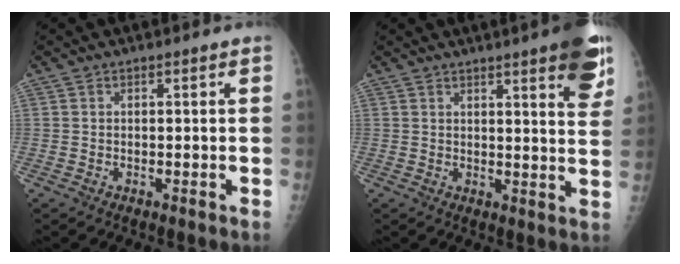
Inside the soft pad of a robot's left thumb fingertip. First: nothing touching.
{"total": 10.8, "force": [6.2, 2.0, 8.6], "torque": [-0.086, -0.026, 0.070]}